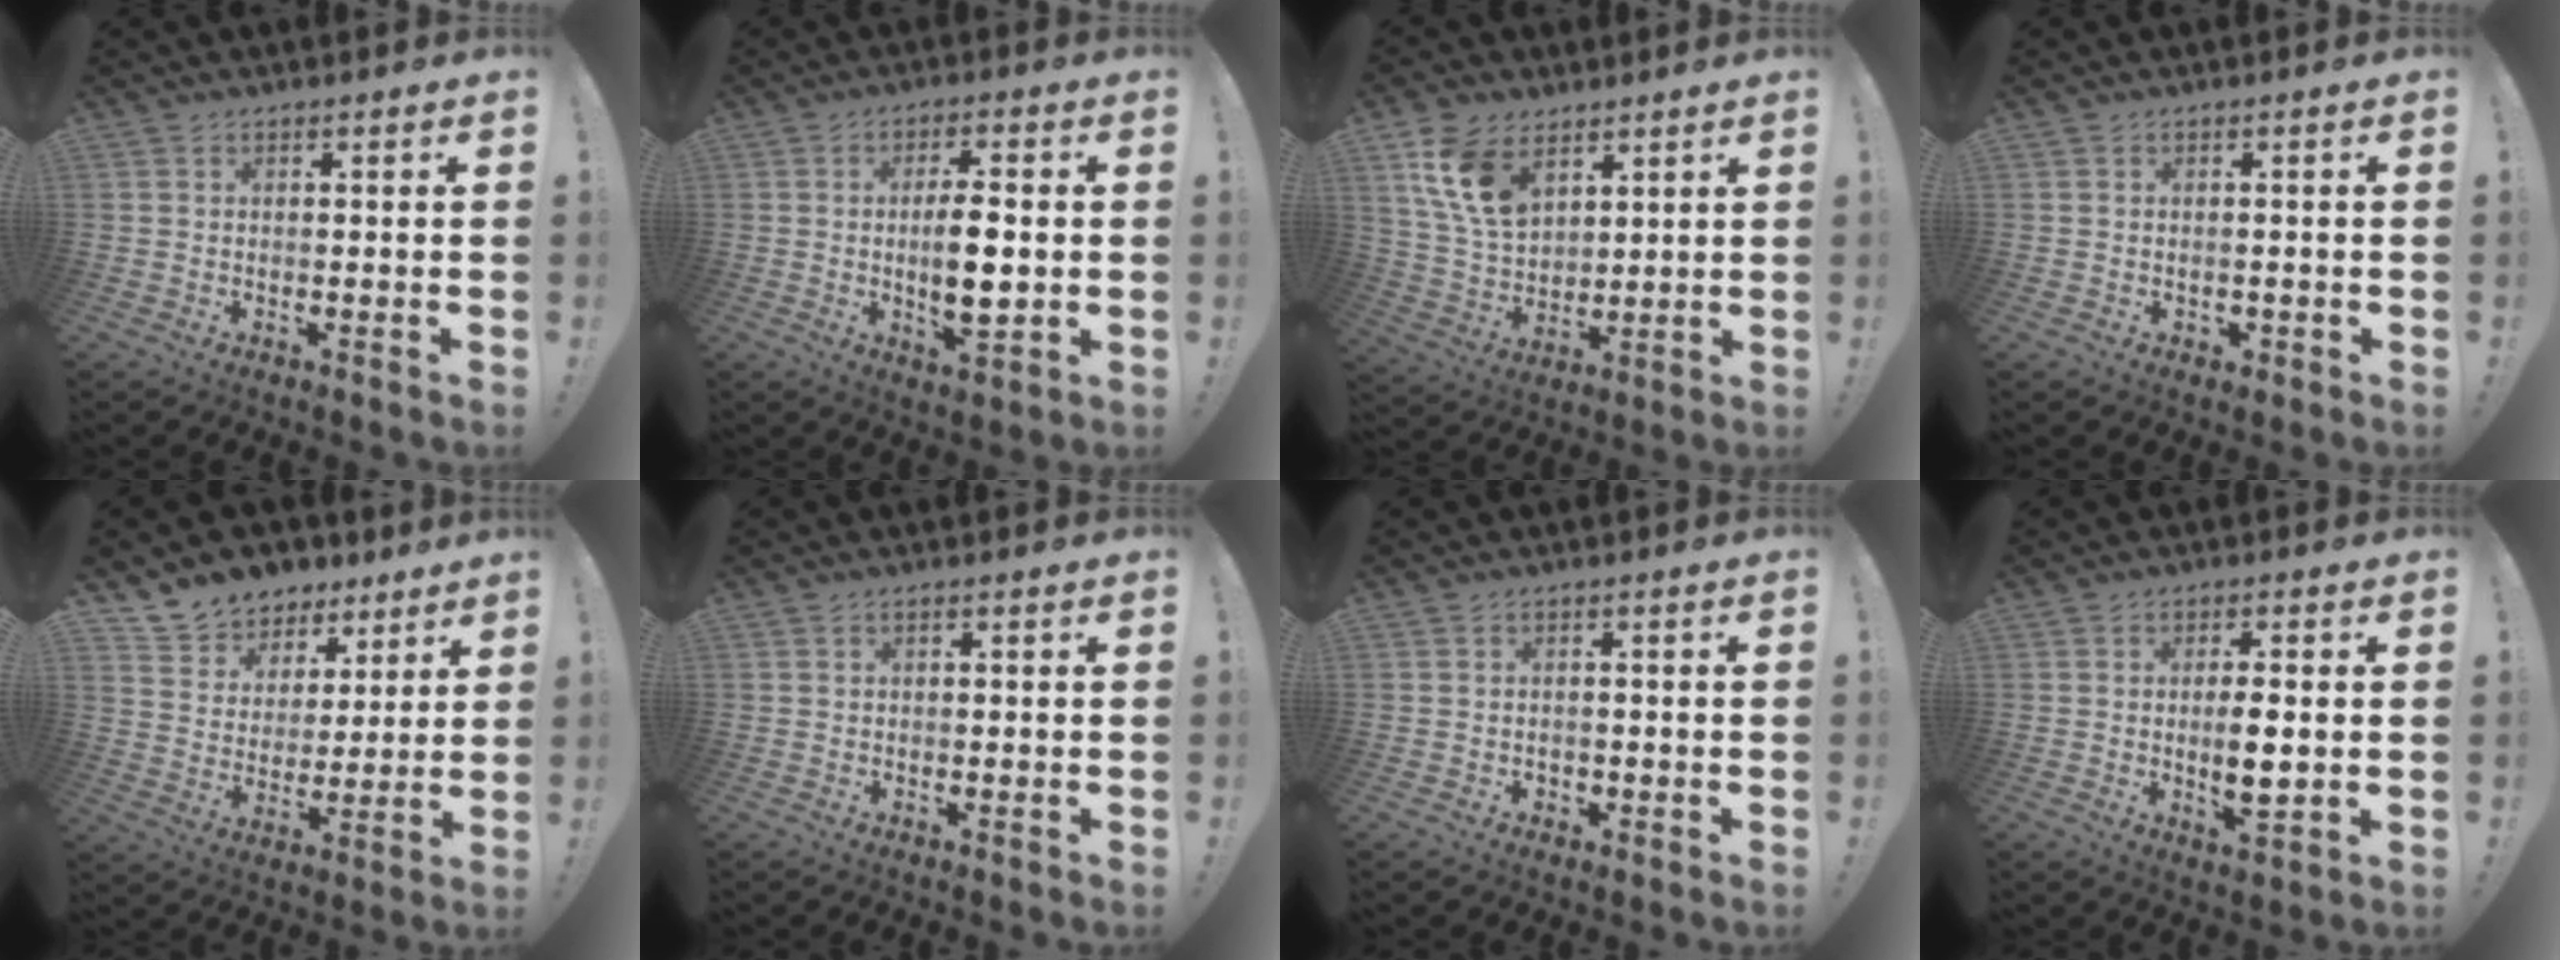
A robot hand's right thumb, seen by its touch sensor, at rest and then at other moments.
{"total": 9.9, "force": [-0.6, 3.1, 9.3], "torque": [-0.163, -0.006, -0.015]}
{"total": 13.5, "force": [7.0, 8.4, 7.9], "torque": [-0.159, -0.023, 0.136]}
{"total": 0.9, "force": [-0.3, 0.8, 0.4], "torque": [-0.012, 0.005, -0.004]}
{"total": 9.2, "force": [6.7, 6.3, 1.0], "torque": [-0.017, -0.055, 0.129]}
{"total": 0.5, "force": [-0.2, 0.0, 0.5], "torque": [-0.012, 0.001, -0.003]}
{"total": 1.3, "force": [-0.7, 1.0, 0.4], "torque": [-0.011, 0.003, -0.013]}
{"total": 7.1, "force": [-0.5, 2.2, 6.7], "torque": [-0.120, -0.004, -0.011]}